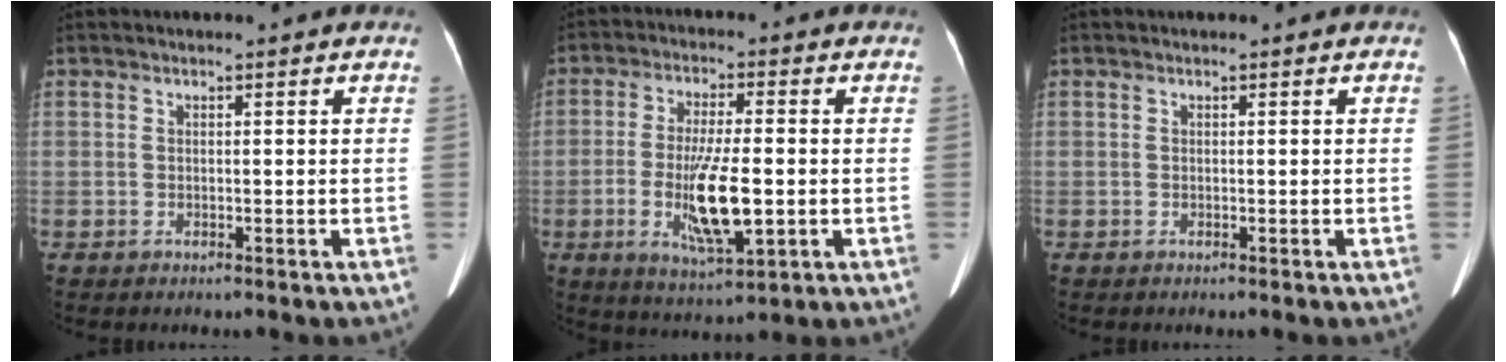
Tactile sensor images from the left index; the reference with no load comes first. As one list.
[{"total": 10.4, "force": [-2.1, 2.1, 10.0], "torque": [-0.192, -0.017, -0.031]}, {"total": 0.0}]